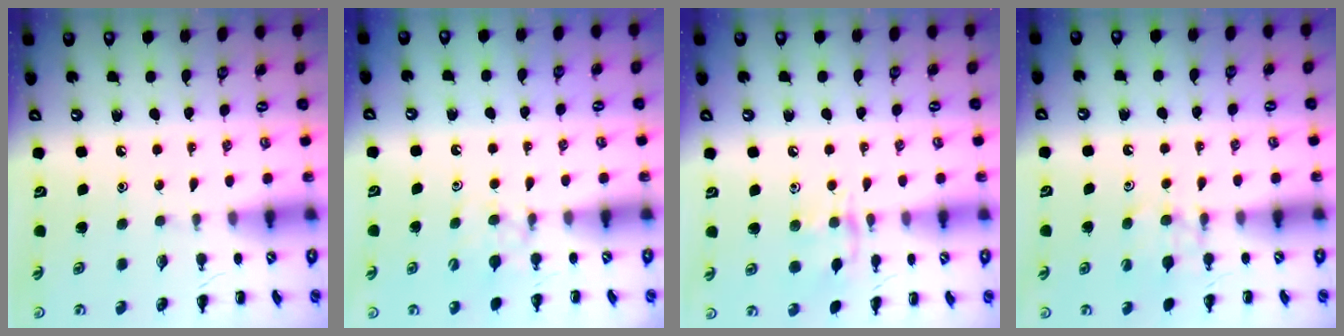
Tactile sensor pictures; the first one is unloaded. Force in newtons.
{"total": 4.9, "press": 4.6, "slide": 1.6}
{"total": 8.7, "press": 8.7, "slide": 0.8}
{"total": 8.9, "press": 8.7, "slide": 1.7}